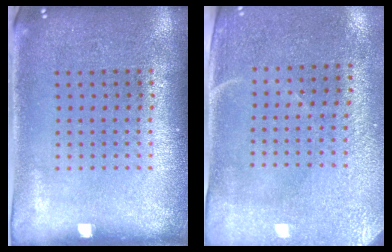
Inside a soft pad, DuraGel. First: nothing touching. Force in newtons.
{"total": 2.9, "press": 2.5, "slide": 1.4}